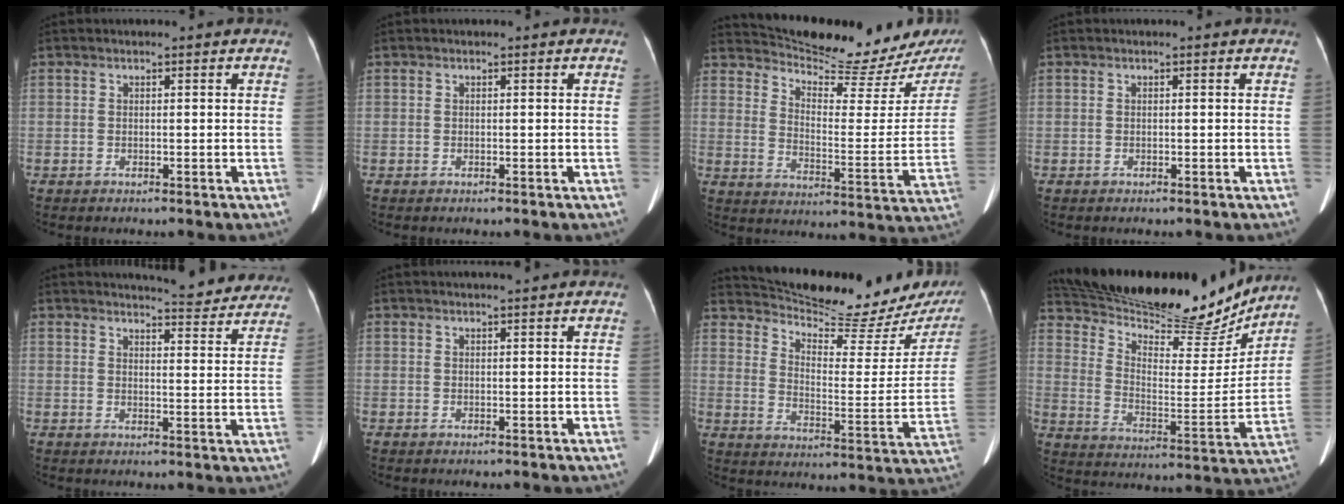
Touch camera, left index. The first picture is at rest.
{"total": 0.0}
{"total": 19.7, "force": [18.5, 1.7, 6.6], "torque": [-0.100, -0.076, 0.245]}
{"total": 0.0}
{"total": 12.5, "force": [12.0, 1.7, 3.0], "torque": [-0.019, -0.031, 0.123]}
{"total": 1.8, "force": [1.6, -0.3, 0.8], "torque": [-0.008, 0.009, 0.028]}
{"total": 21.6, "force": [20.1, 2.6, 7.6], "torque": [-0.117, -0.070, 0.266]}
{"total": 25.1, "force": [23.2, 4.9, 8.4], "torque": [-0.148, -0.042, 0.336]}